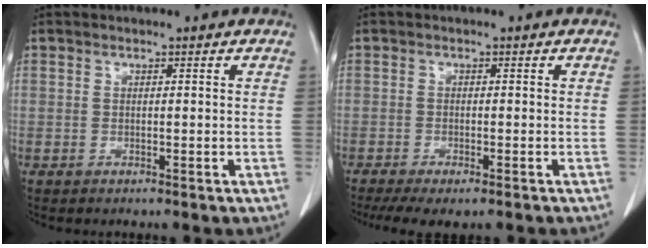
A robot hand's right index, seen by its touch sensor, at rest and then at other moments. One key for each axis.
{"total": 7.7, "fx": -6.0, "fy": 2.0, "fz": 4.4, "tx": -0.060, "ty": -0.011, "tz": -0.089}